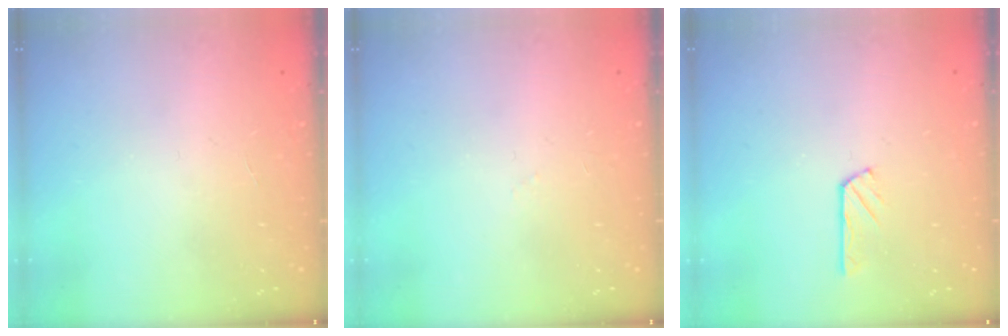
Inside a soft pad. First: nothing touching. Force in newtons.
{"total": 2.6, "press": 2.5, "slide": 0.5}
{"total": 2.8, "press": 2.8, "slide": 0.3}